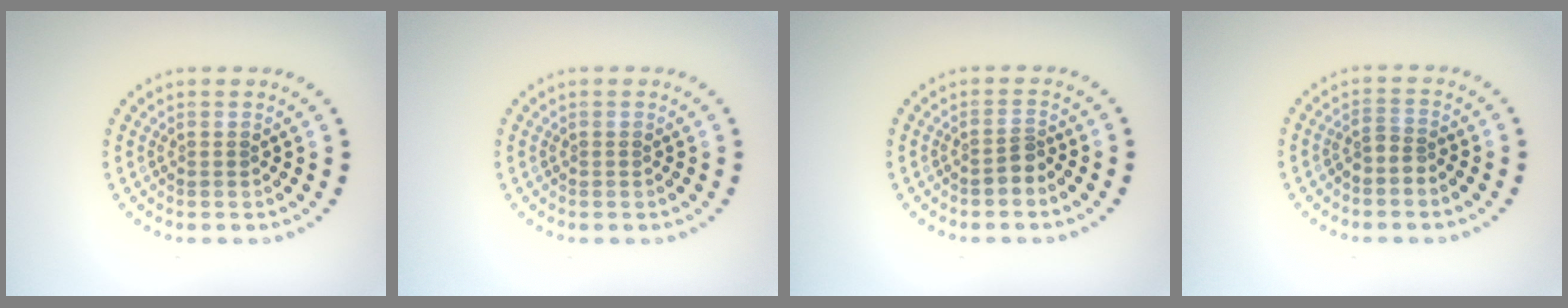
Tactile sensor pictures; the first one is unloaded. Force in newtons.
{"total": 0.0}
{"total": 1.5, "press": 1.1, "slide": 1.0}
{"total": 1.6, "press": 1.2, "slide": 1.0}